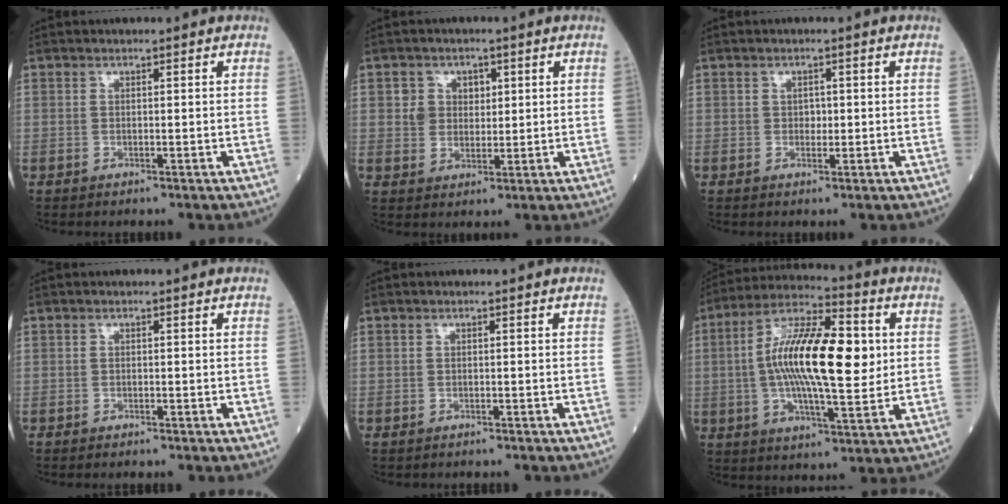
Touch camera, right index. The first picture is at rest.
{"total": 4.1, "force": [1.3, 3.7, 1.2], "torque": [-0.013, 0.008, 0.019]}
{"total": 1.2, "force": [0.0, 0.9, 0.7], "torque": [-0.008, 0.002, -0.001]}
{"total": 0.9, "force": [-0.9, 0.1, 0.3], "torque": [-0.004, -0.001, -0.013]}
{"total": 1.0, "force": [-1.0, 0.3, -0.1], "torque": [-0.001, 0.001, -0.018]}
{"total": 17.4, "force": [1.4, 4.6, 16.7], "torque": [-0.306, 0.017, 0.018]}